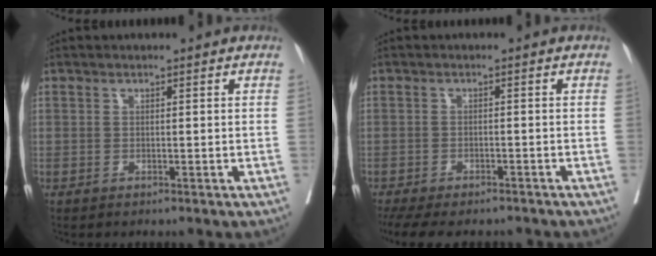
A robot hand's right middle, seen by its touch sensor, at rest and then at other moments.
{"total": 12.2, "force": [-10.1, 4.1, 5.4], "torque": [-0.114, -0.009, -0.134]}